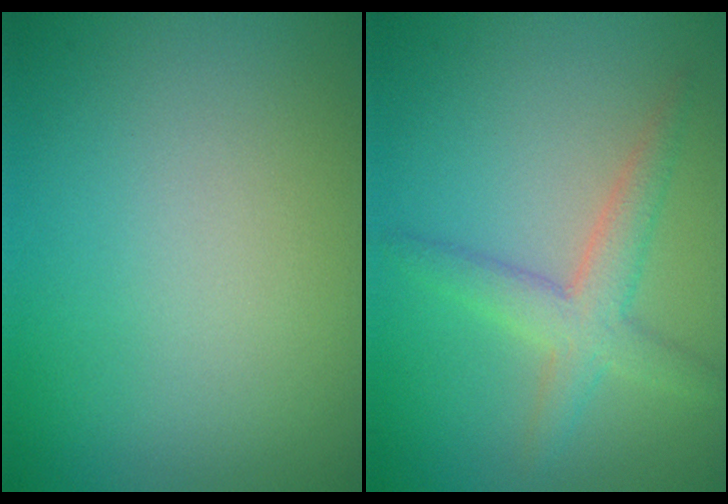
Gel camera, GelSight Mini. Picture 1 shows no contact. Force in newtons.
{"total": 3.3, "press": 3.3, "slide": 0.3}